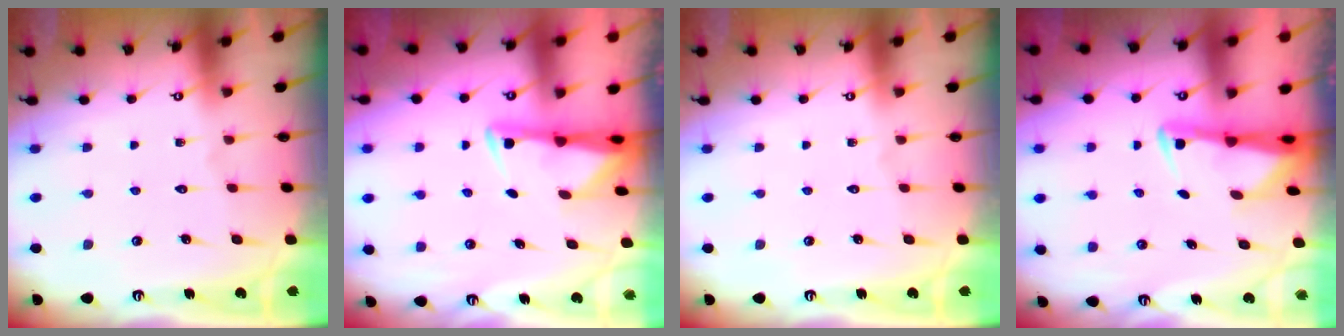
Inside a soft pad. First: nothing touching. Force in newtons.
{"total": 3.0, "press": 3.0, "slide": 0.5}
{"total": 0.0}
{"total": 3.0, "press": 2.9, "slide": 0.5}